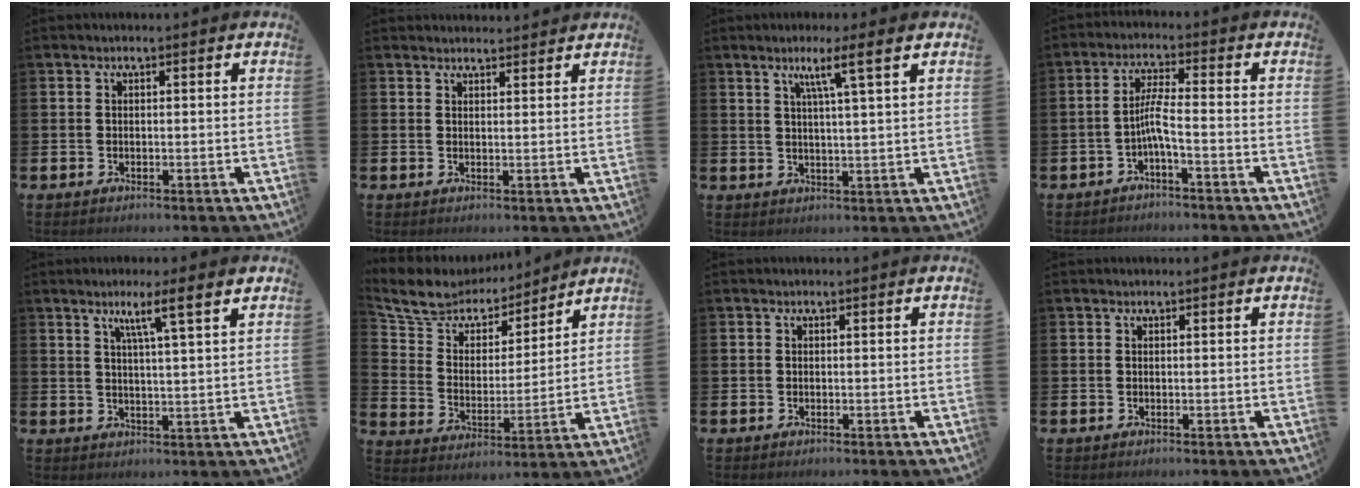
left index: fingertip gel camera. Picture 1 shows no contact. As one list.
[{"total": 2.0, "force": [1.9, 0.3, -0.1], "torque": [0.015, -0.013, 0.032]}, {"total": 4.8, "force": [3.0, -0.5, 3.7], "torque": [-0.071, -0.008, 0.045]}, {"total": 3.4, "force": [-1.9, 0.1, 2.9], "torque": [-0.053, 0.005, -0.039]}, {"total": 5.1, "force": [3.8, -0.4, 3.4], "torque": [-0.060, -0.019, 0.059]}, {"total": 8.1, "force": [7.2, 3.5, 1.2], "torque": [-0.070, -0.049, 0.129]}, {"total": 0.0}, {"total": 0.0}]